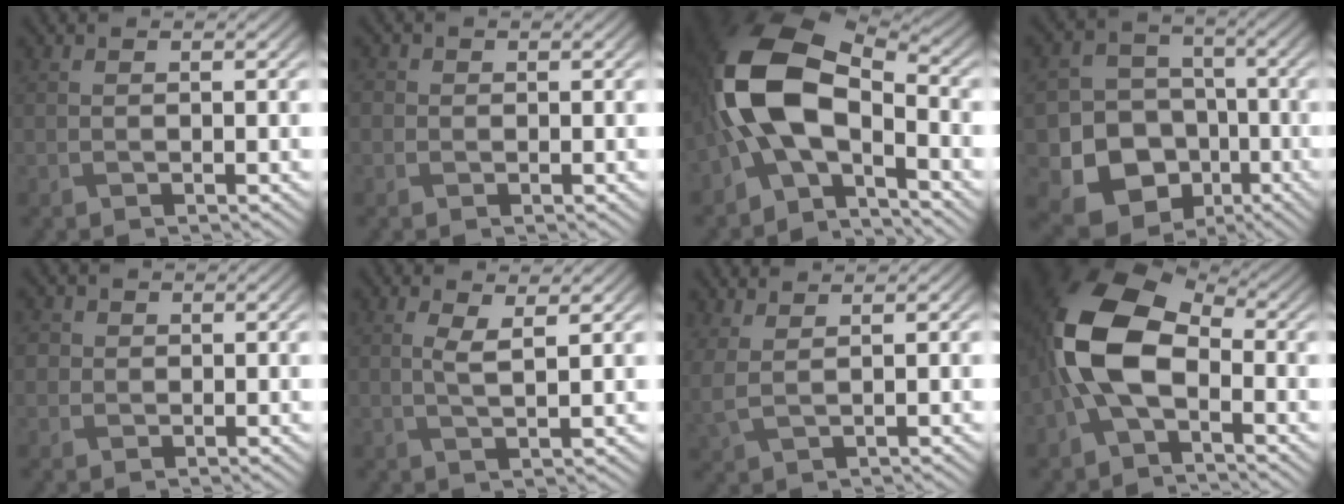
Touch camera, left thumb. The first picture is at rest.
{"total": 1.3, "force": [0.1, 1.3, 0.3], "torque": [-0.005, 0.001, -0.003]}
{"total": 15.0, "force": [-2.9, 8.7, 11.9], "torque": [-0.254, 0.003, -0.067]}
{"total": 14.3, "force": [-5.7, 12.0, 5.2], "torque": [-0.120, -0.047, -0.117]}
{"total": 2.0, "force": [0.3, 2.0, 0.5], "torque": [-0.015, 0.003, 0.003]}
{"total": 2.9, "force": [0.9, 0.6, 2.7], "torque": [-0.058, -0.001, 0.019]}
{"total": 3.1, "force": [2.1, 1.1, 2.0], "torque": [-0.056, 0.003, 0.044]}
{"total": 12.4, "force": [-1.4, 7.3, 10.0], "torque": [-0.233, 0.014, -0.045]}